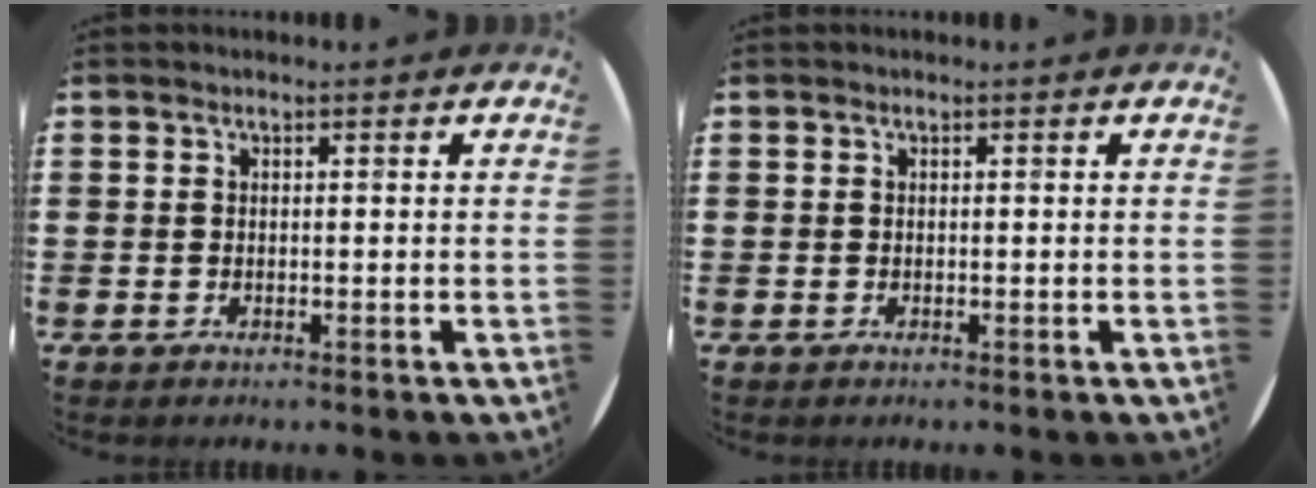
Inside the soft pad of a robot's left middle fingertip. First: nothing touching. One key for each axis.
{"total": 0.0}